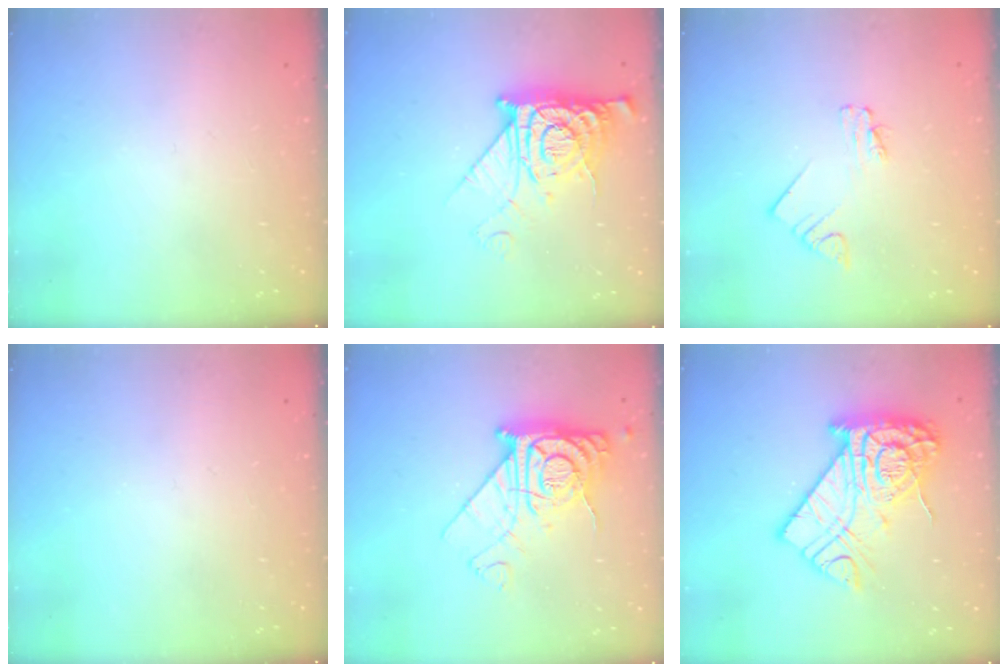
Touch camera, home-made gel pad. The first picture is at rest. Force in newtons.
{"total": 11.7, "press": 11.6, "slide": 1.4}
{"total": 2.0, "press": 2.0, "slide": 0.3}
{"total": 0.0}
{"total": 13.8, "press": 13.7, "slide": 1.3}
{"total": 20.4, "press": 20.3, "slide": 1.4}